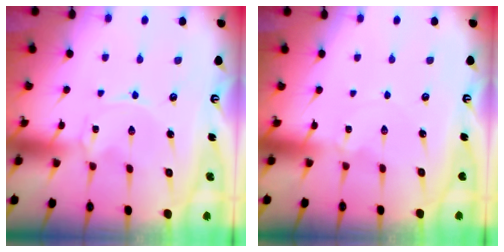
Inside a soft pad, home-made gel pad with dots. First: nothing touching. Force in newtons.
{"total": 0.0}